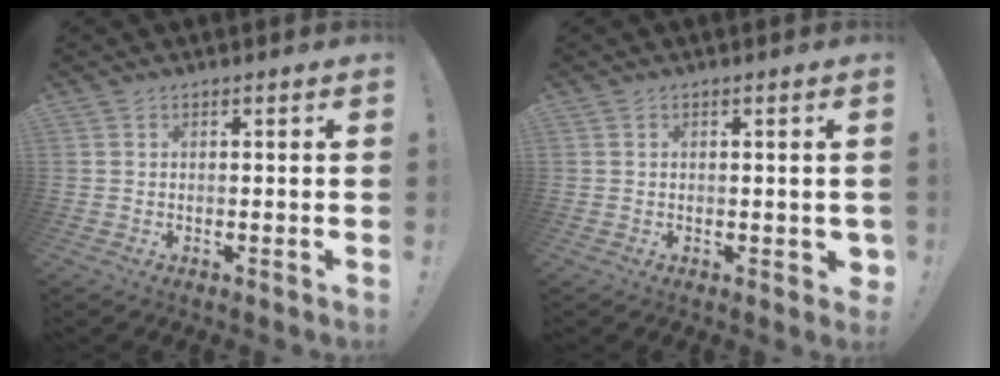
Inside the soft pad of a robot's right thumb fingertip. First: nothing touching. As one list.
[{"total": 1.6, "force": [0.1, 1.2, 1.1], "torque": [-0.010, 0.001, 0.002]}]